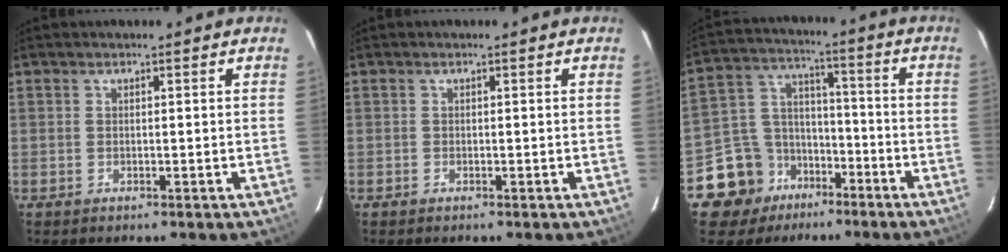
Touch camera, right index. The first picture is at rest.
{"total": 0.0}
{"total": 11.5, "force": [-7.4, 8.5, 2.5], "torque": [-0.078, 0.051, -0.120]}